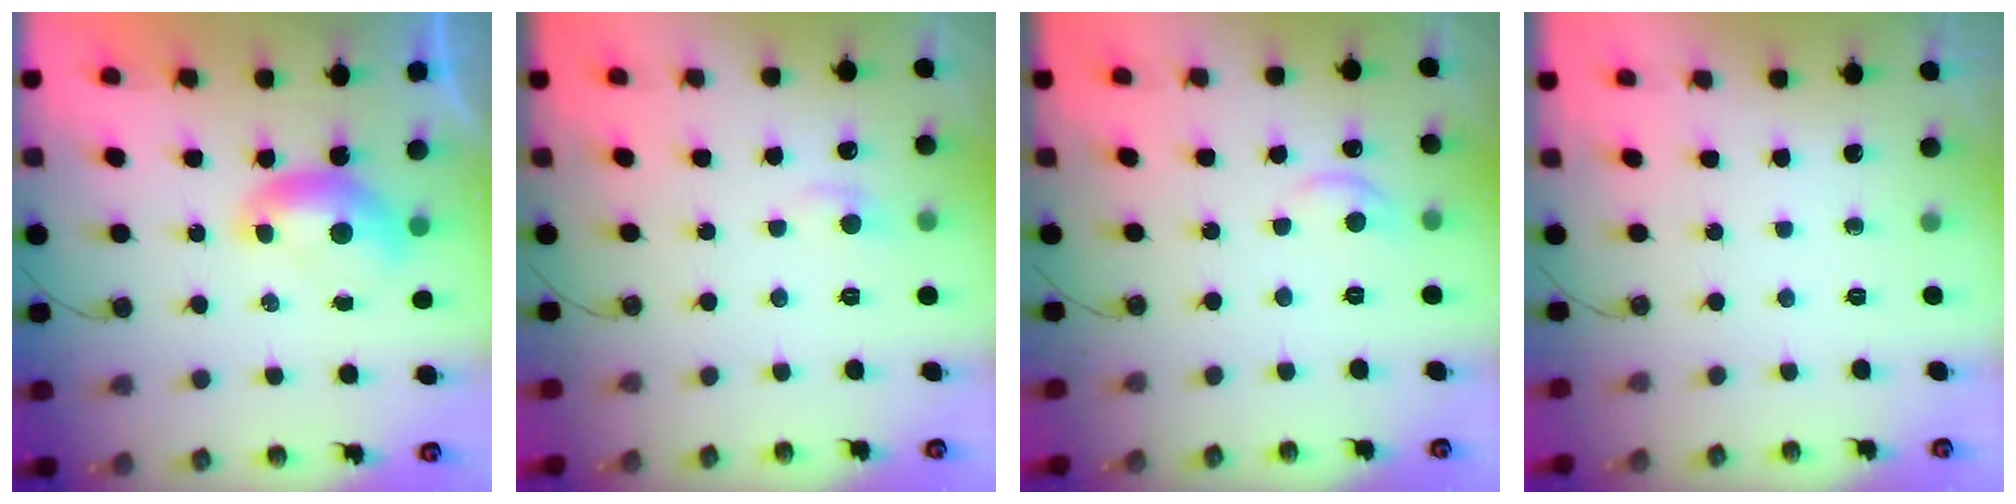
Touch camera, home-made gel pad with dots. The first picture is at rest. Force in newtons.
{"total": 1.5, "press": 1.2, "slide": 0.9}
{"total": 2.2, "press": 2.0, "slide": 0.9}
{"total": 0.0}